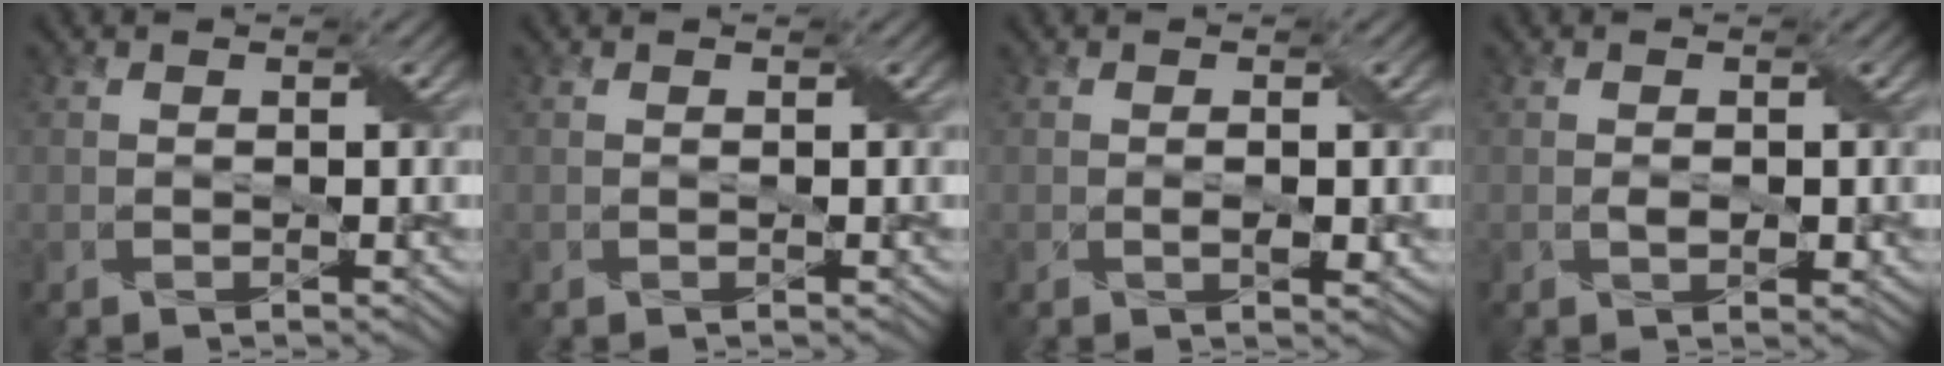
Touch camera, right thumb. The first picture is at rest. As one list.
[{"total": 0.0}, {"total": 1.6, "force": [-0.2, 0.8, 1.4], "torque": [-0.025, -0.003, 0.001]}, {"total": 1.4, "force": [-0.2, 0.8, 1.1], "torque": [-0.020, -0.002, 0.001]}]